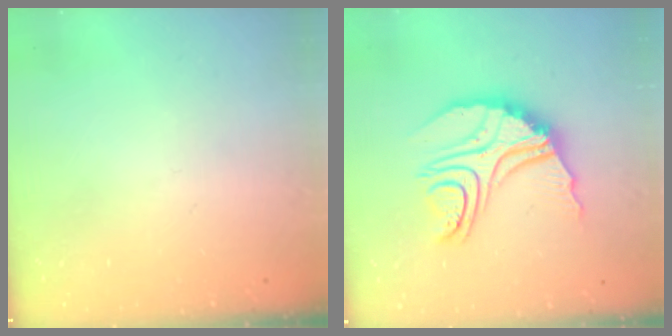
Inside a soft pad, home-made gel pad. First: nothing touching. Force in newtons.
{"total": 14.9, "press": 14.9, "slide": 1.4}